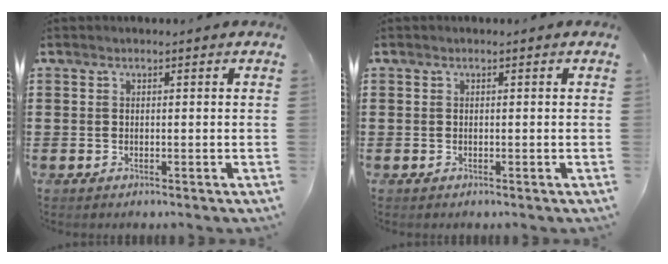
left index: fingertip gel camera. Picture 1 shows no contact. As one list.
[{"total": 0.0}]